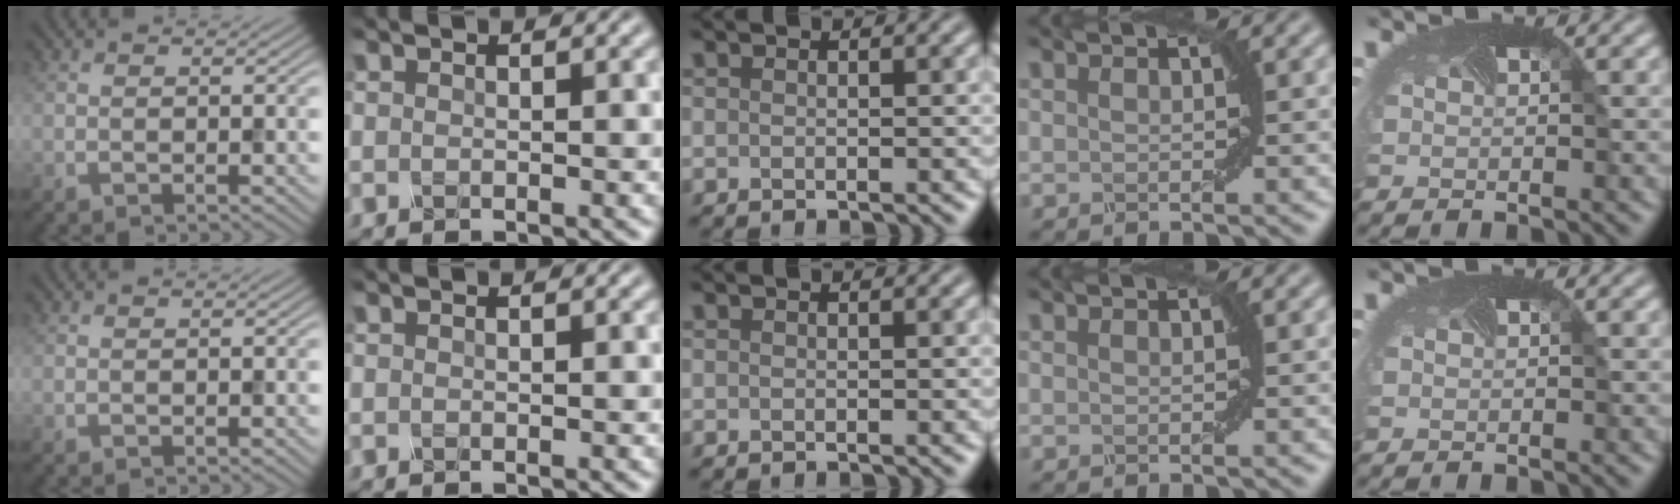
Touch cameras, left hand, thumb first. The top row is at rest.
{}